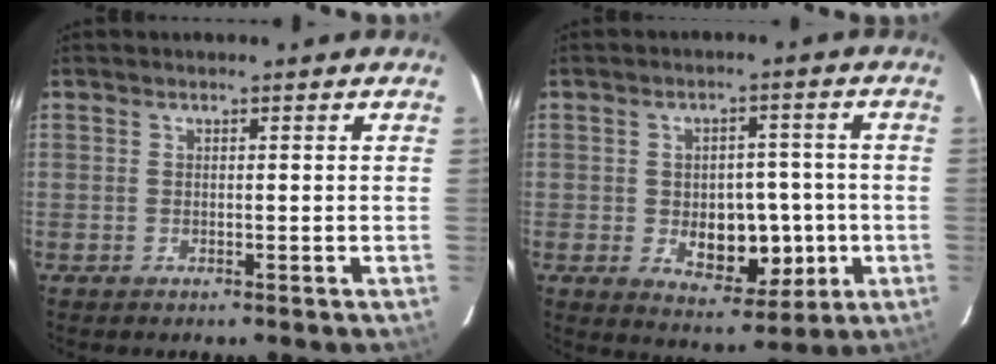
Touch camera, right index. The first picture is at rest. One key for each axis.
{"total": 9.2, "fx": -1.5, "fy": 5.6, "fz": 7.1, "tx": -0.092, "ty": 0.008, "tz": -0.009}